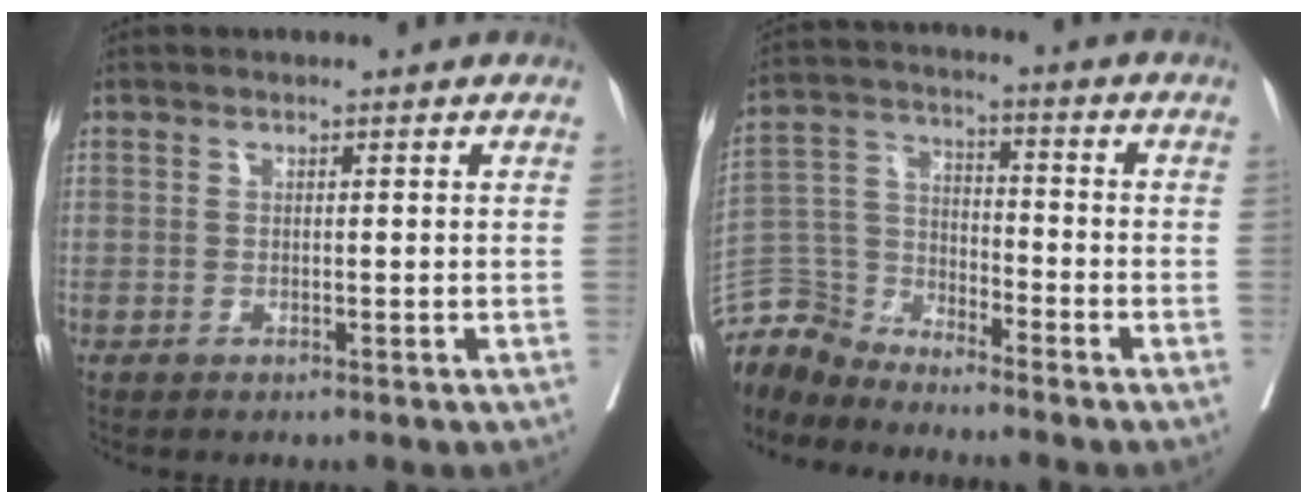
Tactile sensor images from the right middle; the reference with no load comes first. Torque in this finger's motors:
{"motor_torque": [1.00, -1.14, 0.72, 0.08]}